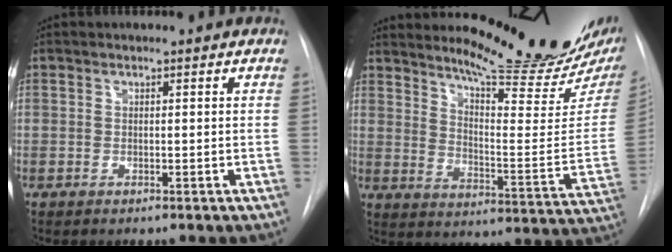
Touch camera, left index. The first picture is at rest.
{"total": 19.6, "force": [16.9, 0.4, 9.9], "torque": [-0.144, -0.092, 0.230]}